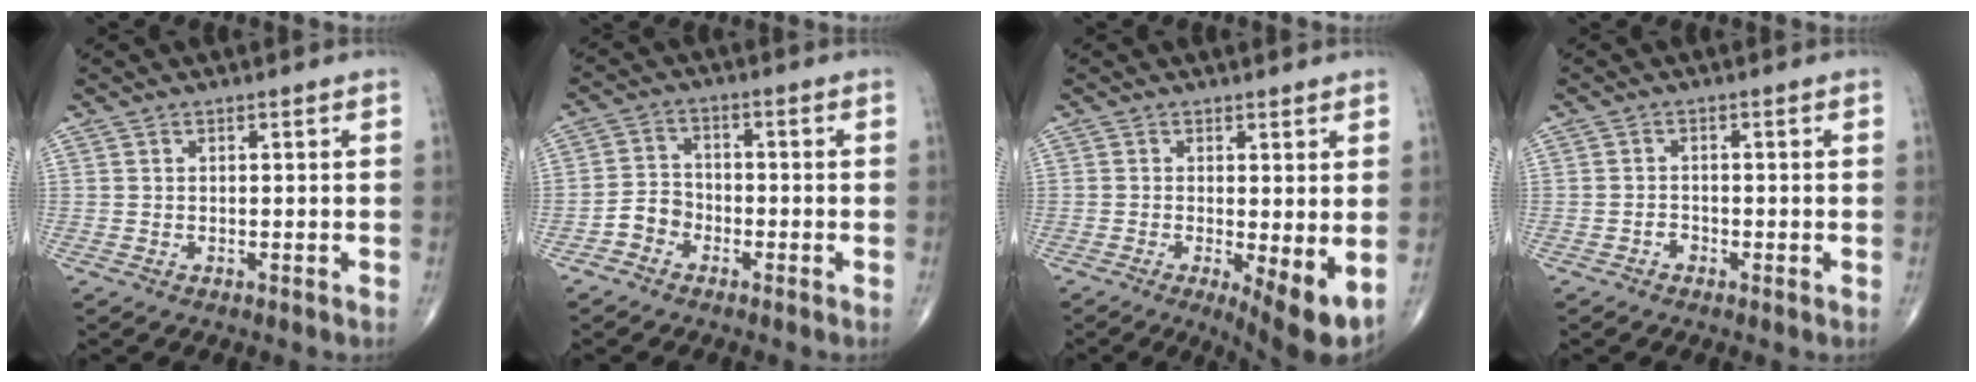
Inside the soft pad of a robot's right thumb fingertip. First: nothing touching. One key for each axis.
{"total": 4.3, "fx": -2.4, "fy": 3.3, "fz": 1.4, "tx": -0.012, "ty": 0.021, "tz": -0.054}
{"total": 7.6, "fx": -1.3, "fy": 2.2, "fz": 7.2, "tx": -0.108, "ty": -0.022, "tz": -0.018}
{"total": 1.3, "fx": -0.8, "fy": 0.9, "fz": 0.5, "tx": -0.003, "ty": 0.003, "tz": -0.018}